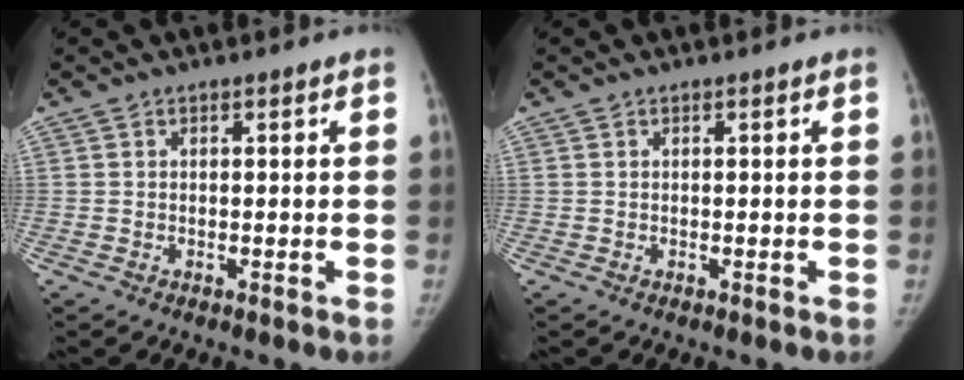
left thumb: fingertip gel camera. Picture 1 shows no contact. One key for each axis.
{"total": 0.0}